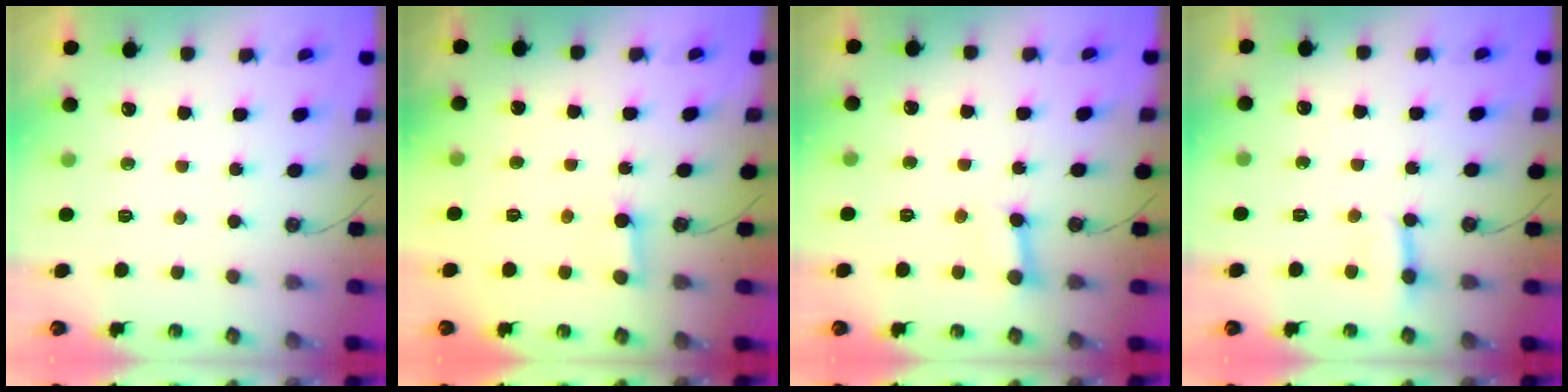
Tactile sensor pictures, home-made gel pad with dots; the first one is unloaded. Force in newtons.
{"total": 2.8, "press": 2.8, "slide": 0.3}
{"total": 3.4, "press": 3.4, "slide": 0.4}
{"total": 2.8, "press": 2.8, "slide": 0.3}